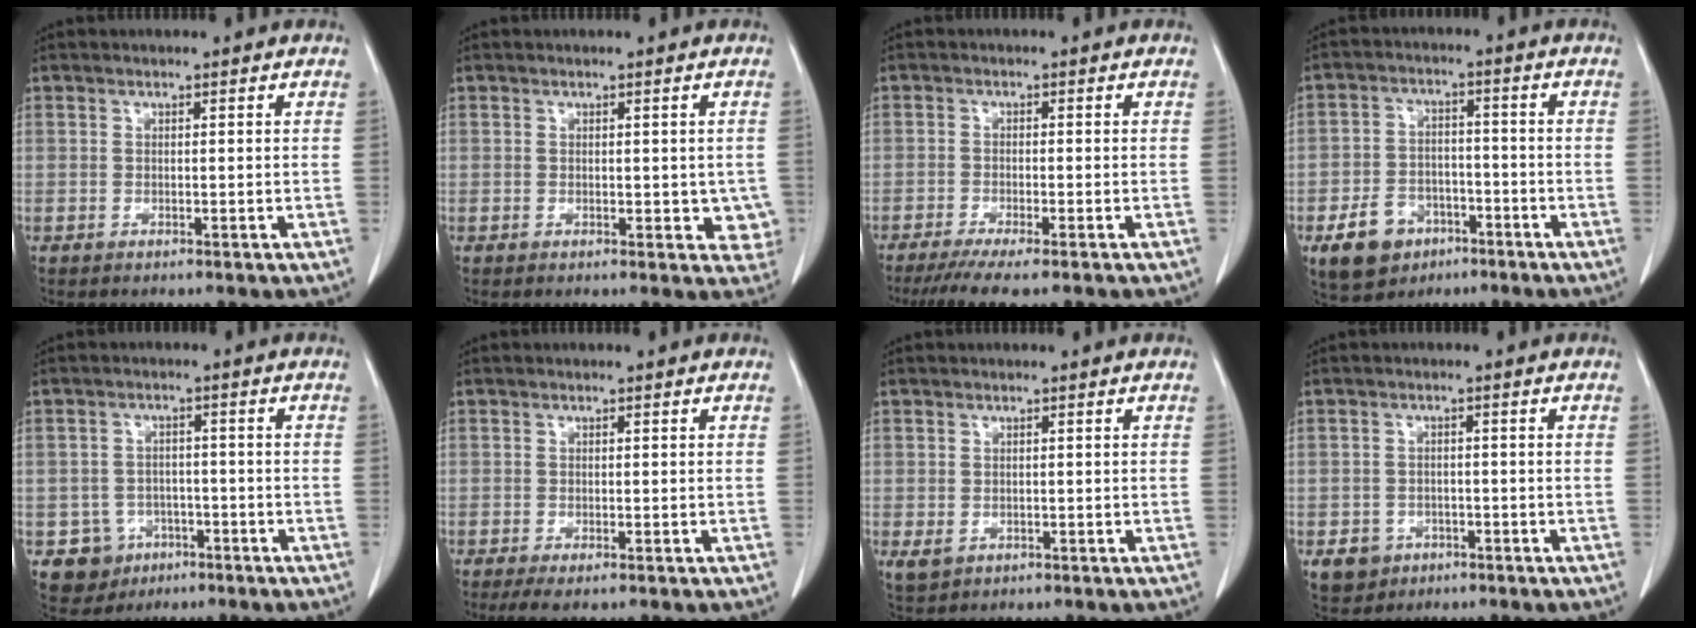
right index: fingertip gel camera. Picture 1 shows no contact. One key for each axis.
{"total": 3.9, "fx": -0.1, "fy": 2.2, "fz": 3.2, "tx": -0.015, "ty": -0.003, "tz": 0.000}
{"total": 7.0, "fx": -5.6, "fy": 0.1, "fz": 4.2, "tx": -0.061, "ty": -0.016, "tz": -0.089}
{"total": 8.1, "fx": -4.3, "fy": 6.0, "fz": 3.4, "tx": -0.072, "ty": 0.008, "tz": -0.063}
{"total": 5.8, "fx": -2.5, "fy": 5.2, "fz": 0.6, "tx": -0.009, "ty": 0.011, "tz": -0.031}
{"total": 2.4, "fx": -1.6, "fy": 0.5, "fz": 1.7, "tx": -0.031, "ty": -0.007, "tz": -0.026}
{"total": 2.0, "fx": -0.3, "fy": 1.8, "fz": 0.9, "tx": -0.018, "ty": -0.002, "tz": 0.007}
{"total": 4.0, "fx": -1.8, "fy": 3.5, "fz": 0.6, "tx": -0.006, "ty": 0.009, "tz": -0.021}